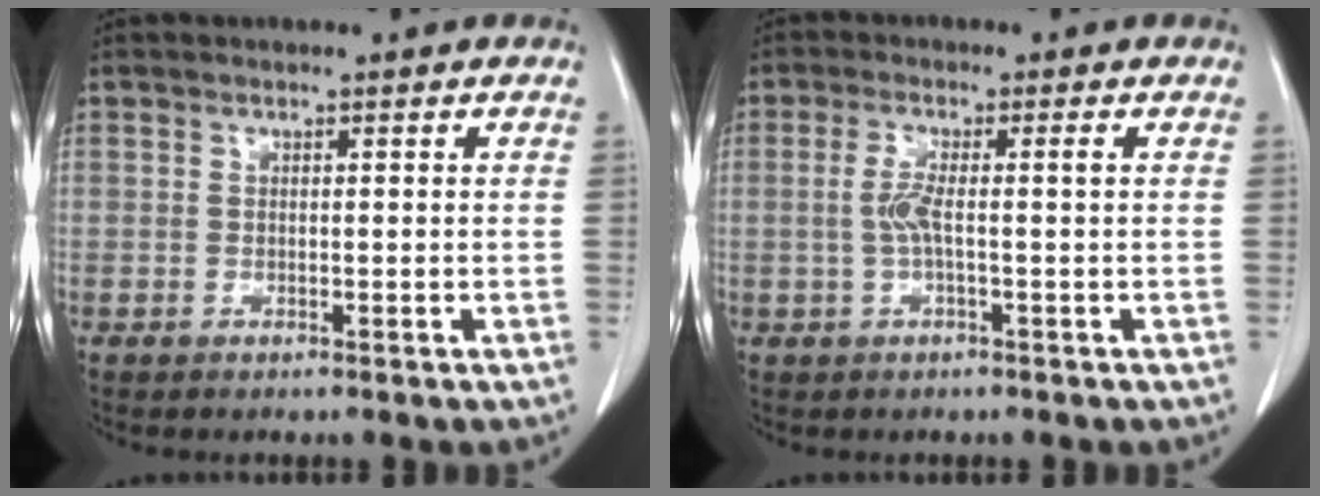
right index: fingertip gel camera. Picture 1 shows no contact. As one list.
[{"total": 3.5, "force": [-0.2, 0.1, 3.4], "torque": [-0.079, 0.008, -0.005]}]